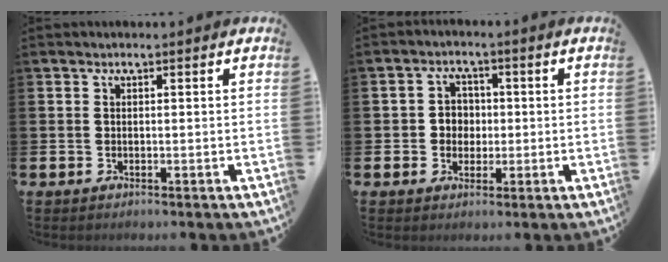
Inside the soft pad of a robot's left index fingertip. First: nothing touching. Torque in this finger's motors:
{"motor_torque": [0.20, 0.16, 0.07, 0.03]}